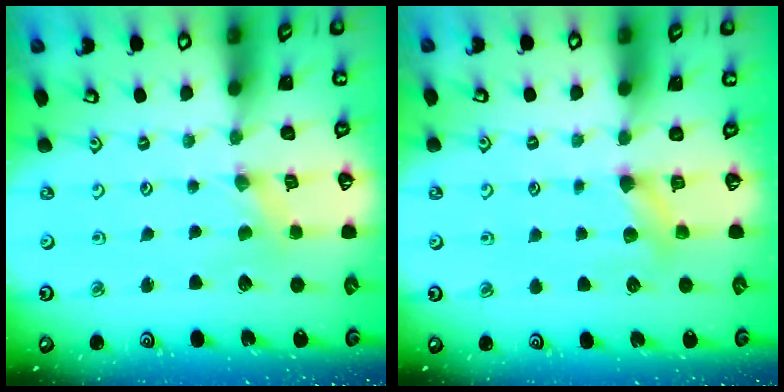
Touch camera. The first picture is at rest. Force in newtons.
{"total": 4.8, "press": 4.7, "slide": 0.9}